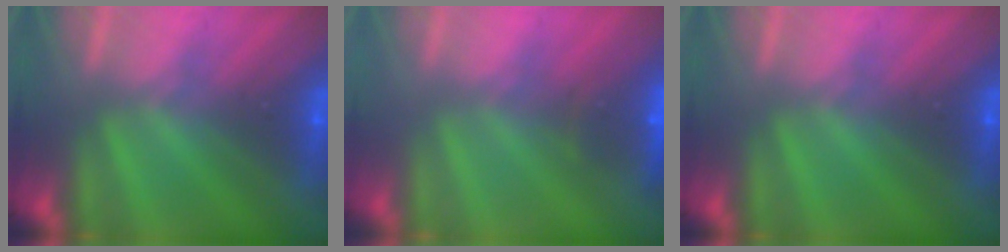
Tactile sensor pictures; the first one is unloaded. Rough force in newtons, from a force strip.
{"total": 2.4}
{"total": 0.0}